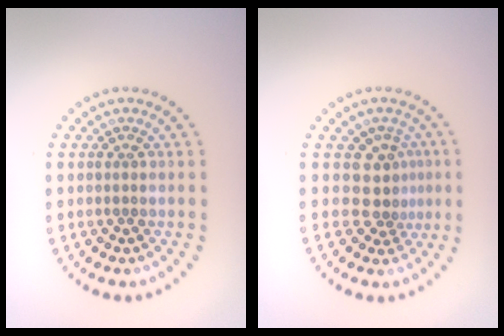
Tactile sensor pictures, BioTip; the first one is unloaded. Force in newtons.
{"total": 2.7, "press": 1.8, "slide": 2.0}